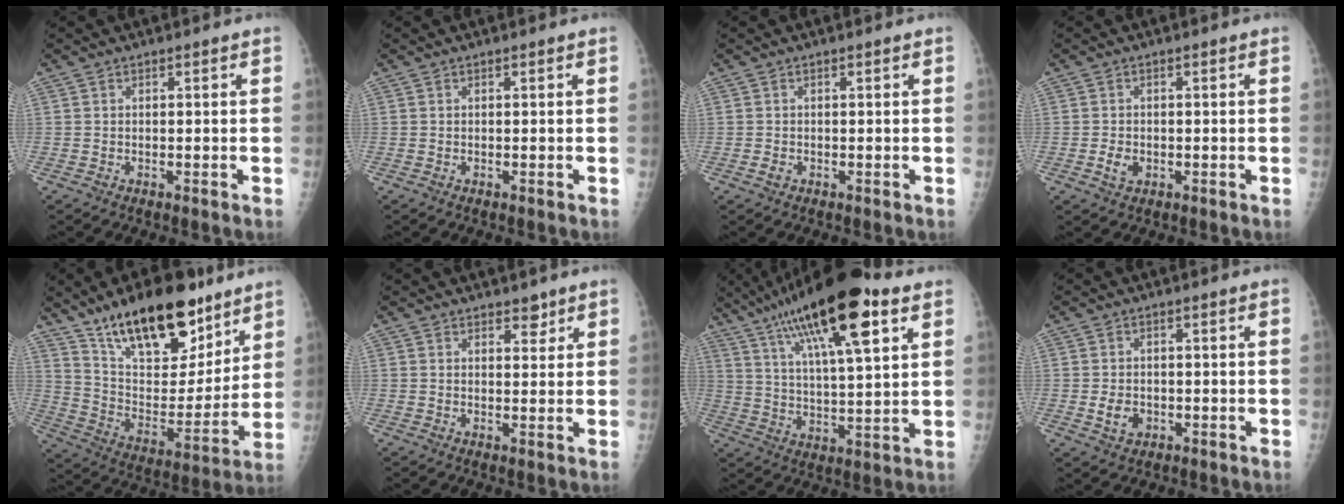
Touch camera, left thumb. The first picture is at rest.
{"total": 0.0}
{"total": 1.0, "force": [-0.3, 0.8, 0.5], "torque": [-0.009, -0.001, -0.005]}
{"total": 2.5, "force": [-0.6, 1.9, 1.5], "torque": [-0.025, 0.001, -0.009]}
{"total": 24.6, "force": [16.9, 10.4, 14.5], "torque": [-0.190, -0.073, 0.281]}
{"total": 2.6, "force": [1.9, 1.4, 1.2], "torque": [0.000, -0.012, 0.027]}
{"total": 22.0, "force": [11.9, 5.6, 17.6], "torque": [-0.291, -0.015, 0.205]}
{"total": 3.5, "force": [-0.7, 2.8, 2.0], "torque": [-0.027, 0.001, -0.006]}